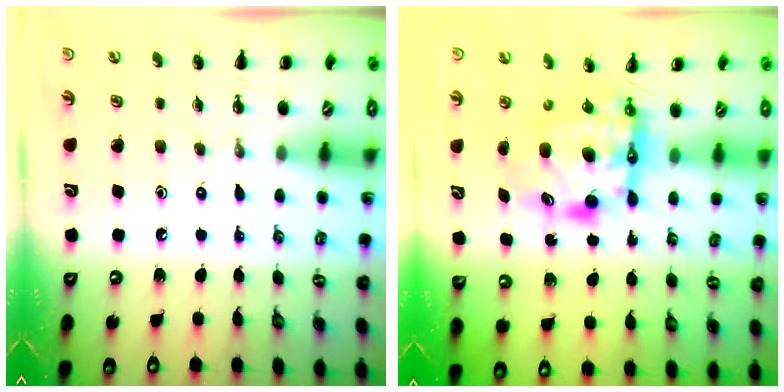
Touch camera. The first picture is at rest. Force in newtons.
{"total": 6.9, "press": 6.7, "slide": 1.6}